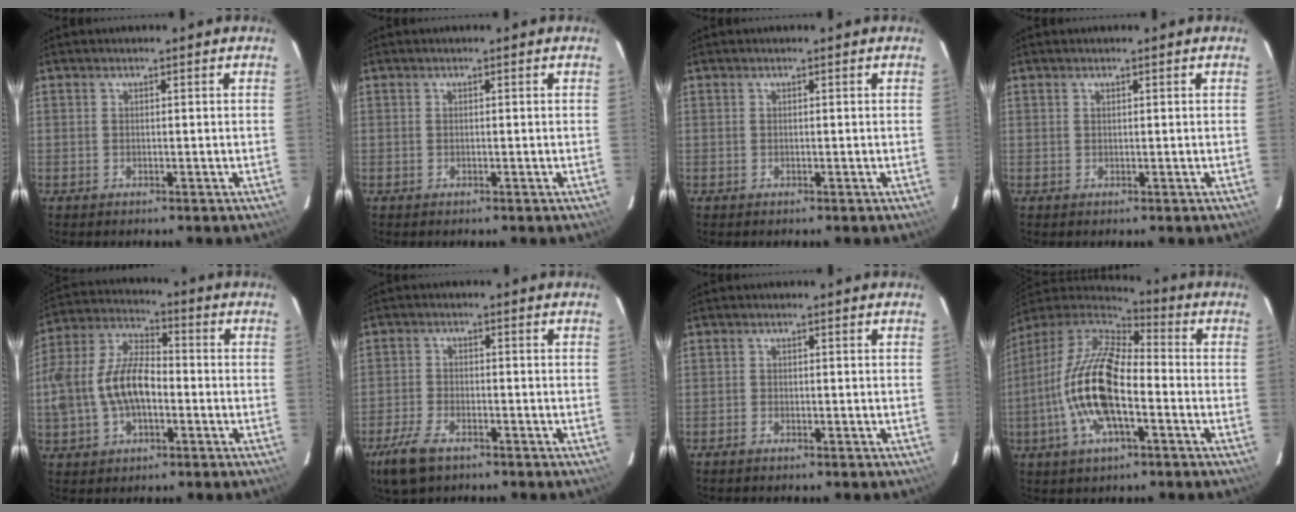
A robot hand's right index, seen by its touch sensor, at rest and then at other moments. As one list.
[{"total": 0.0}, {"total": 0.0}, {"total": 0.0}, {"total": 14.6, "force": [-2.6, 8.3, 11.8], "torque": [-0.255, 0.015, -0.045]}, {"total": 8.3, "force": [-5.7, 3.8, 4.8], "torque": [-0.129, -0.013, -0.112]}, {"total": 0.8, "force": [-0.8, 0.3, 0.1], "torque": [-0.006, 0.000, -0.017]}, {"total": 18.2, "force": [-4.3, 7.3, 16.1], "torque": [-0.323, -0.004, -0.089]}]